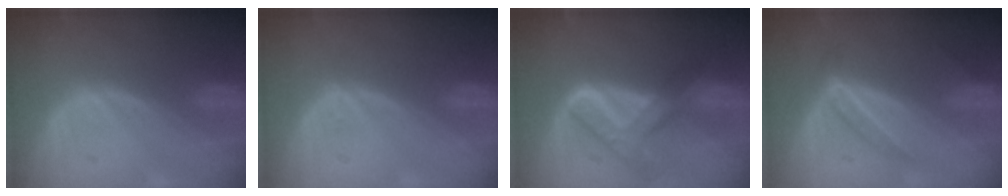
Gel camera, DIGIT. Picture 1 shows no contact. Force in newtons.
{"total": 0.6, "press": 0.4, "slide": 0.5}
{"total": 7.8, "press": 6.7, "slide": 4.1}
{"total": 4.3, "press": 4.0, "slide": 1.6}